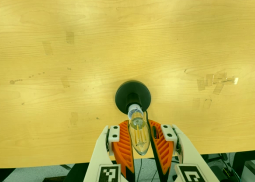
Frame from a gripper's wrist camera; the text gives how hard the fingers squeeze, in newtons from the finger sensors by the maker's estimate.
{"total": 13.9, "left": 14.8, "right": 13.1}